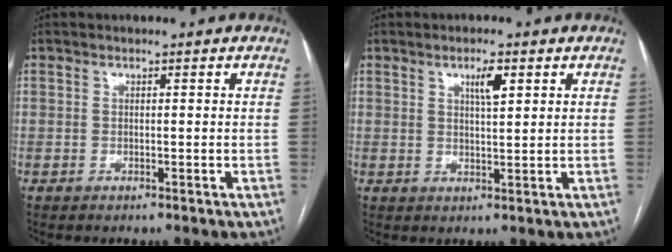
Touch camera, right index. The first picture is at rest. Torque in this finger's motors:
{"motor_torque": [0.55, 0.56, 0.04, 0.04]}